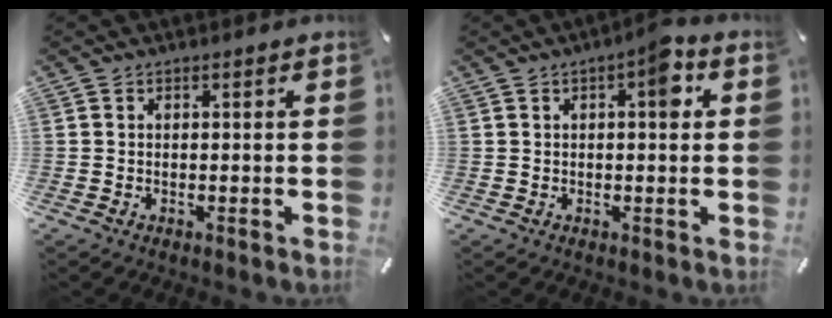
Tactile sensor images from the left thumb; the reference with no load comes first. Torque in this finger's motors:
{"motor_torque": [1.11, 1.06, 0.56, -0.70, 0.19]}